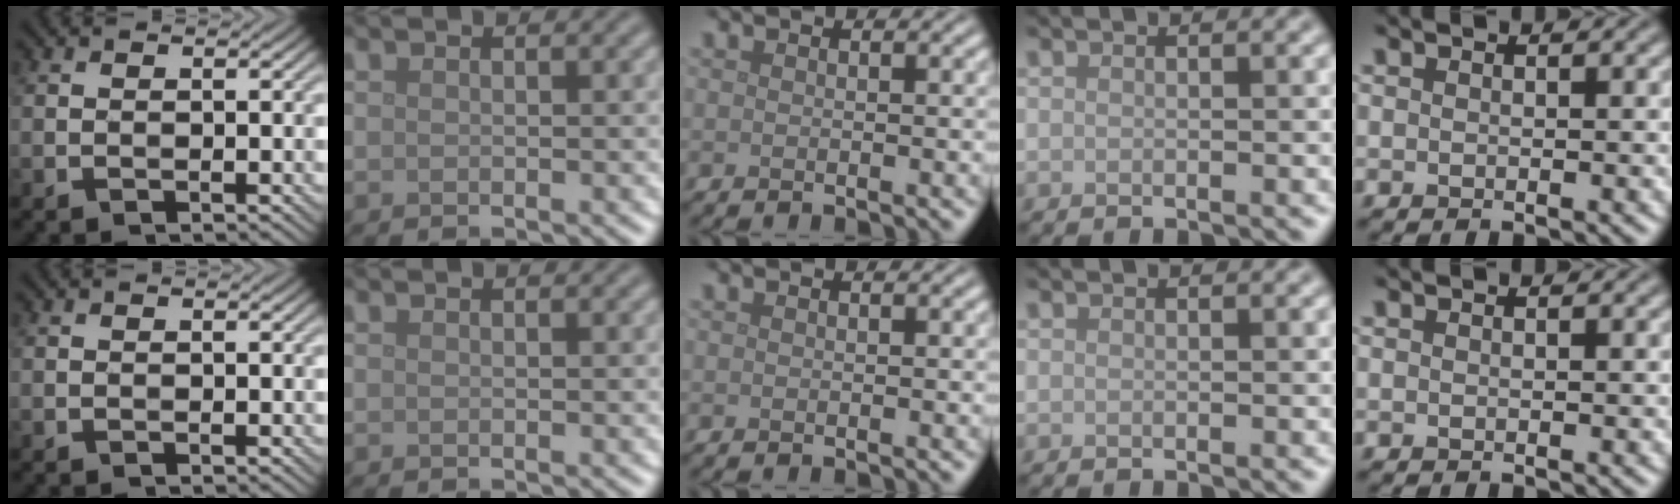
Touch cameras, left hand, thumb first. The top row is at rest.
{}